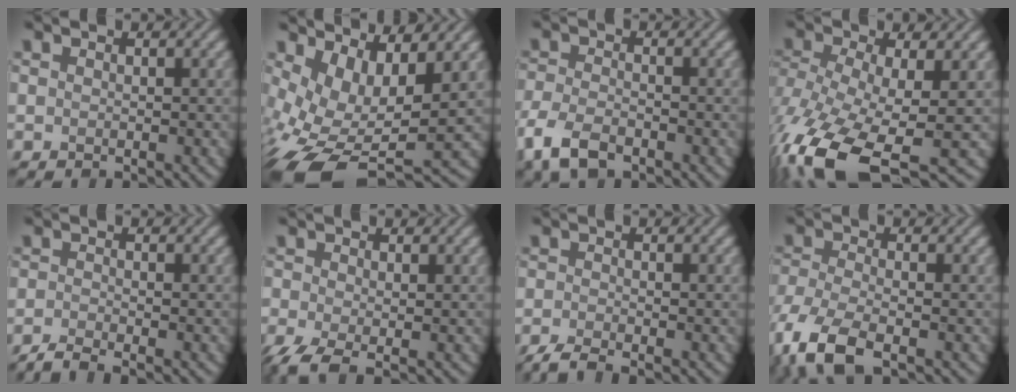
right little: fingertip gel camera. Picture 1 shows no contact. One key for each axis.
{"total": 8.9, "fx": -1.0, "fy": 4.4, "fz": 7.7, "tx": -0.154, "ty": -0.030, "tz": -0.007}
{"total": 5.0, "fx": -3.3, "fy": 2.3, "fz": 3.0, "tx": -0.065, "ty": -0.002, "tz": -0.075}
{"total": 12.9, "fx": -6.1, "fy": 4.8, "fz": 10.3, "tx": -0.233, "ty": -0.021, "tz": -0.106}
{"total": 2.2, "fx": -1.7, "fy": 0.3, "fz": 1.3, "tx": -0.023, "ty": -0.007, "tz": -0.046}
{"total": 3.5, "fx": -1.8, "fy": 1.3, "fz": 2.7, "tx": -0.065, "ty": -0.010, "tz": -0.041}
{"total": 2.4, "fx": -2.0, "fy": 0.3, "fz": 1.4, "tx": -0.030, "ty": -0.007, "tz": -0.047}
{"total": 6.5, "fx": -3.8, "fy": 2.5, "fz": 4.7, "tx": -0.110, "ty": -0.017, "tz": -0.083}